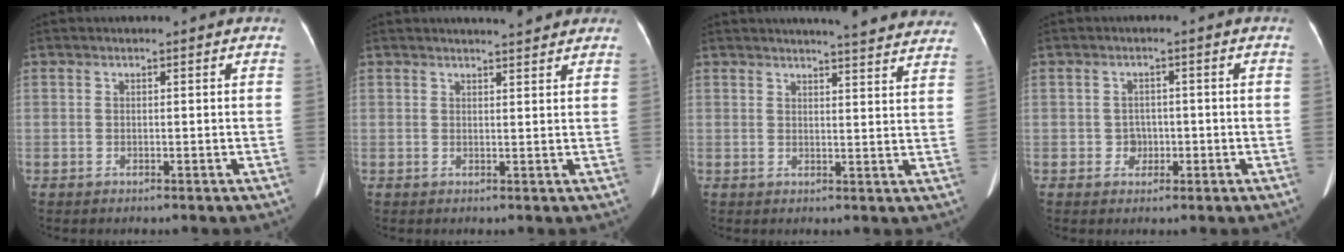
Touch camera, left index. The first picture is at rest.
{"total": 4.7, "force": [4.3, 0.4, 1.7], "torque": [-0.025, 0.009, 0.049]}
{"total": 16.2, "force": [15.2, 1.2, 5.5], "torque": [-0.059, -0.026, 0.163]}
{"total": 2.3, "force": [-0.7, 2.0, 0.8], "torque": [-0.009, 0.006, -0.008]}